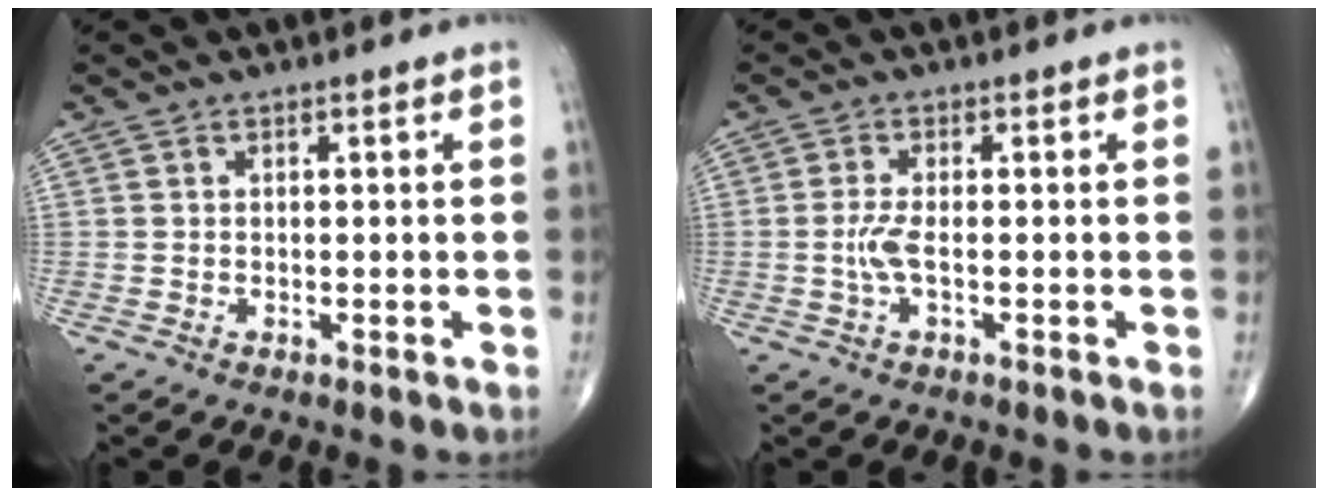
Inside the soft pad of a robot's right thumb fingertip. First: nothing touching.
{"total": 2.9, "force": [-0.6, 0.7, 2.8], "torque": [-0.070, -0.002, -0.014]}